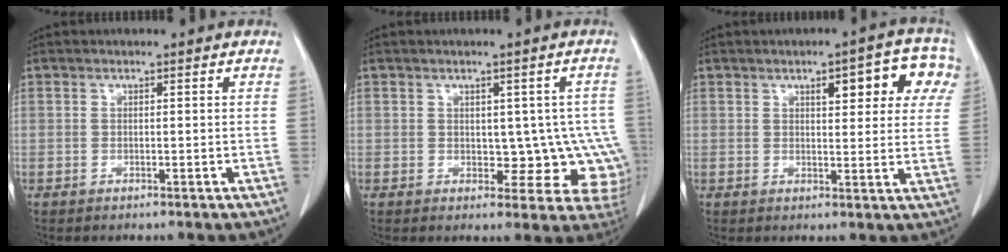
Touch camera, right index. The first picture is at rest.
{"total": 10.6, "force": [-0.6, 5.2, 9.2], "torque": [-0.092, 0.018, 0.005]}
{"total": 9.6, "force": [4.2, 3.2, 8.0], "torque": [-0.084, 0.021, 0.047]}